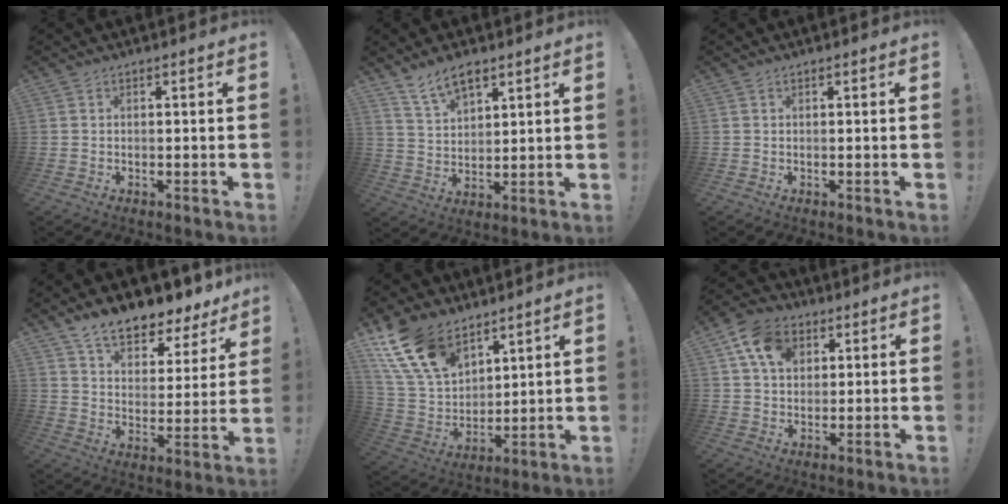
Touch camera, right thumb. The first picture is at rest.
{"total": 8.6, "force": [6.3, 4.1, 4.2], "torque": [-0.073, -0.029, 0.121]}
{"total": 0.0}
{"total": 11.4, "force": [9.7, 3.9, 4.6], "torque": [-0.075, -0.083, 0.168]}
{"total": 17.4, "force": [11.2, 10.0, 8.7], "torque": [-0.190, -0.067, 0.213]}
{"total": 12.2, "force": [4.8, 9.0, 6.8], "torque": [-0.108, -0.003, 0.093]}